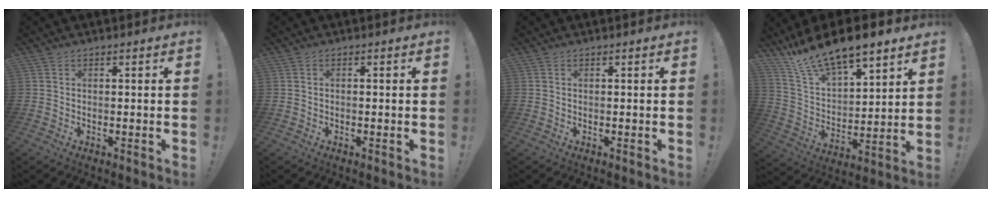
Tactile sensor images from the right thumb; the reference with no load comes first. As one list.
[{"total": 0.6, "force": [-0.5, 0.2, 0.3], "torque": [-0.006, 0.001, -0.008]}, {"total": 0.0}, {"total": 14.2, "force": [12.0, 4.4, 6.1], "torque": [-0.124, -0.095, 0.219]}]